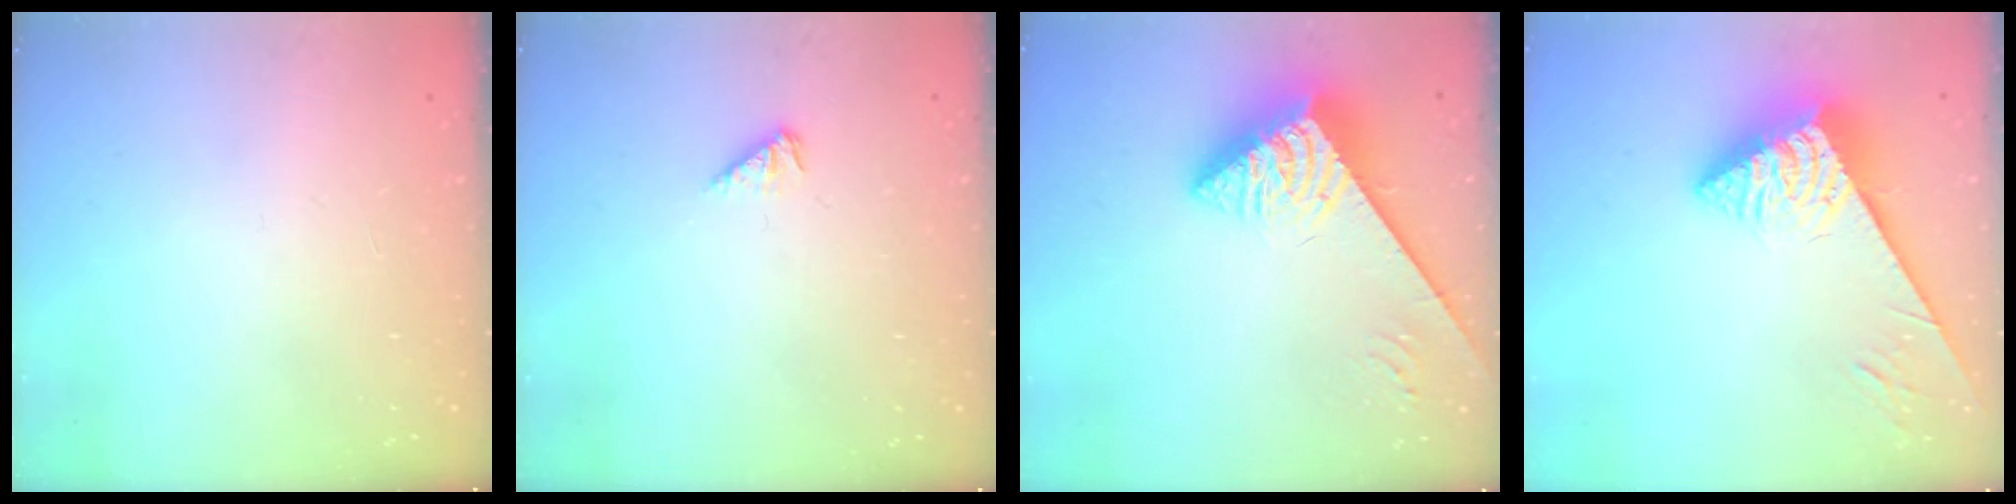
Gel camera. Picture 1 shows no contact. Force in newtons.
{"total": 2.7, "press": 2.6, "slide": 0.4}
{"total": 4.8, "press": 4.8, "slide": 0.5}
{"total": 6.3, "press": 6.2, "slide": 1.2}